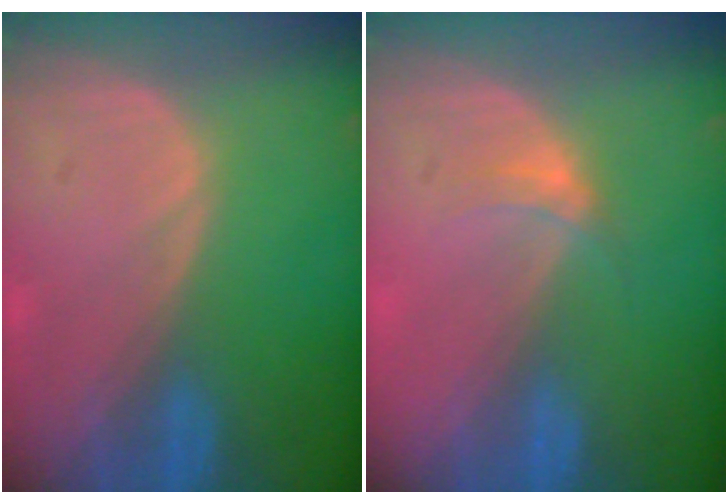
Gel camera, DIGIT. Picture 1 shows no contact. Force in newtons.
{"total": 2.3, "press": 1.9, "slide": 1.3}